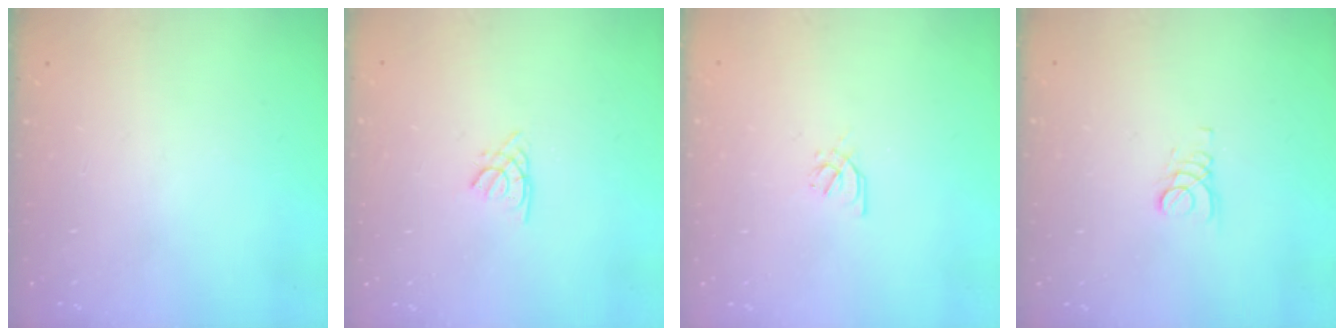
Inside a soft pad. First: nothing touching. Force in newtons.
{"total": 1.1, "press": 1.1, "slide": 0.3}
{"total": 2.6, "press": 2.5, "slide": 0.7}
{"total": 2.4, "press": 2.4, "slide": 0.2}